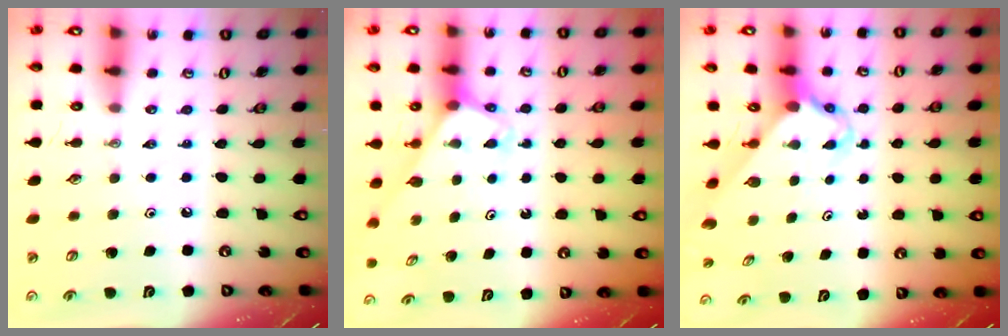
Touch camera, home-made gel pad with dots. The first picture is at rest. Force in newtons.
{"total": 3.0, "press": 3.0, "slide": 0.2}
{"total": 2.8, "press": 2.8, "slide": 0.2}